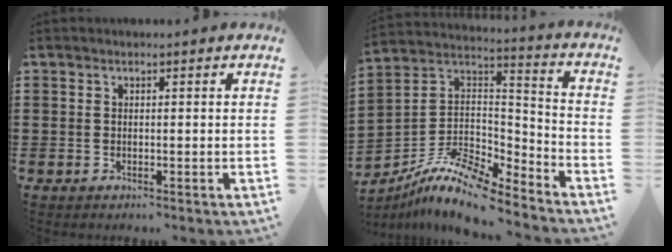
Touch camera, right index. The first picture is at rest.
{"total": 10.6, "force": [-8.9, 2.3, 5.4], "torque": [-0.113, 0.008, -0.180]}